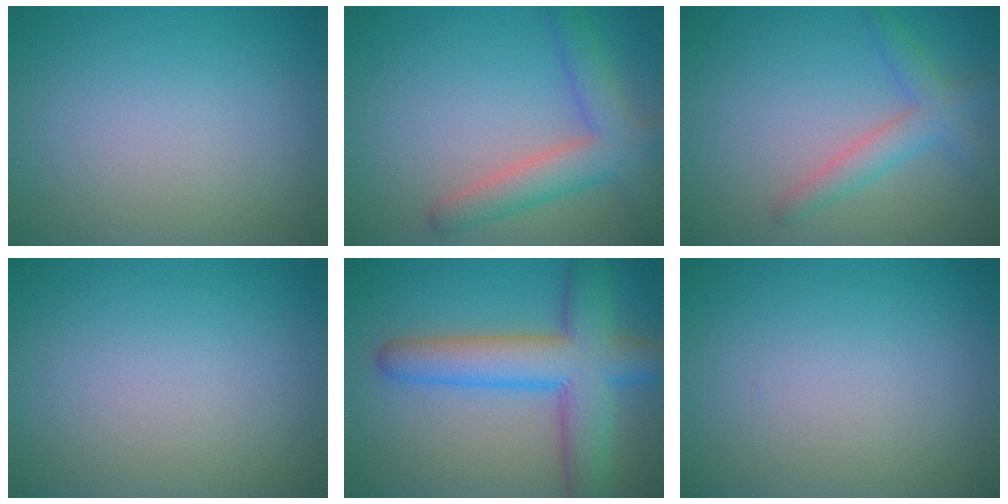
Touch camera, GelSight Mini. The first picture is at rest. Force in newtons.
{"total": 5.0, "press": 5.0, "slide": 0.3}
{"total": 3.1, "press": 3.1, "slide": 0.1}
{"total": 0.0}
{"total": 8.5, "press": 8.4, "slide": 0.4}
{"total": 0.0}